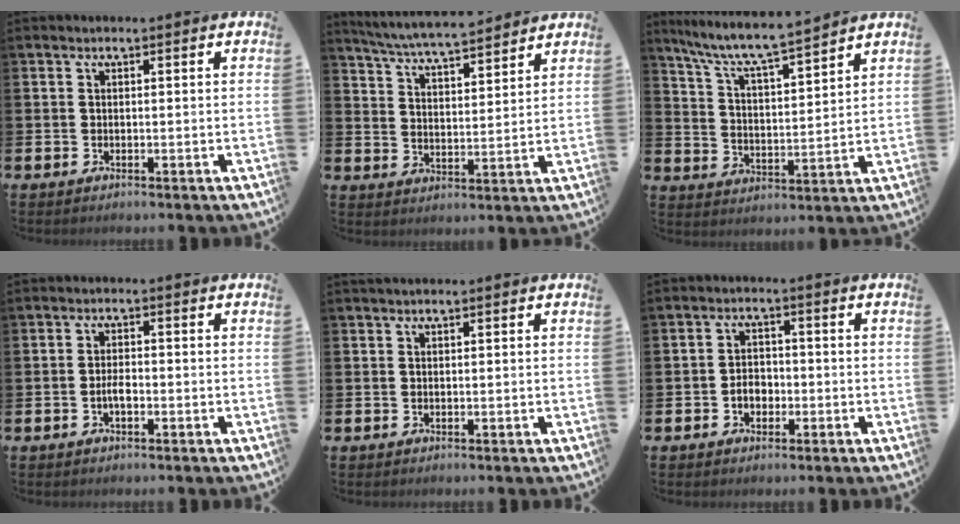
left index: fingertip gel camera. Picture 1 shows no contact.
{"total": 6.2, "force": [6.0, 0.2, 1.4], "torque": [-0.053, -0.038, 0.106]}
{"total": 7.9, "force": [7.4, 0.4, 2.9], "torque": [-0.085, -0.051, 0.127]}
{"total": 2.1, "force": [-0.7, 0.9, 1.8], "torque": [-0.034, 0.003, -0.015]}
{"total": 0.6, "force": [0.5, 0.0, 0.3], "torque": [0.000, 0.000, 0.008]}
{"total": 2.7, "force": [-1.0, 2.0, 1.5], "torque": [-0.022, 0.000, -0.023]}